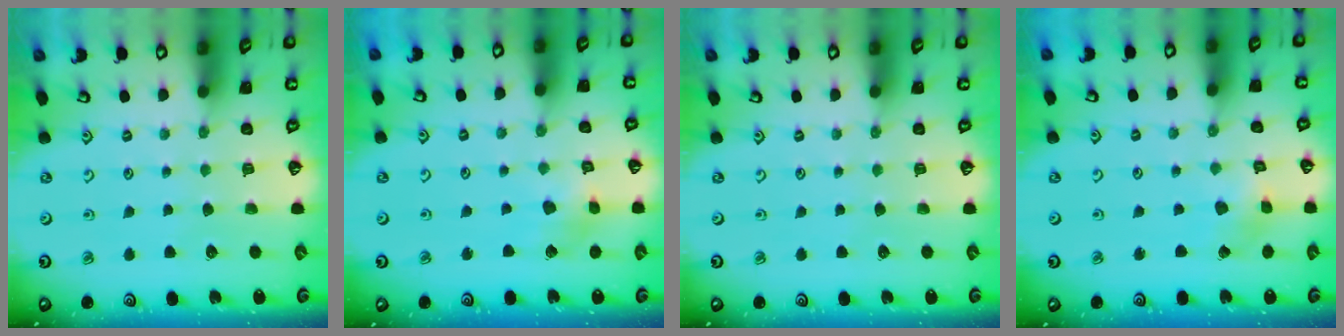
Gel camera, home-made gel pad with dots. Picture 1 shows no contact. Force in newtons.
{"total": 5.5, "press": 5.5, "slide": 0.5}
{"total": 0.0}
{"total": 2.2, "press": 2.2, "slide": 0.3}